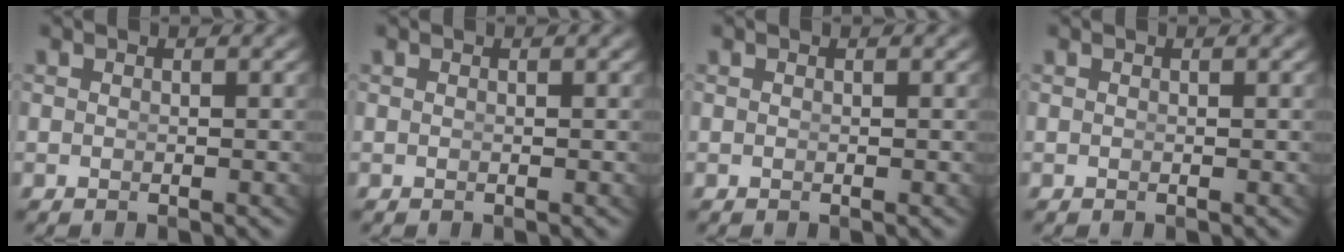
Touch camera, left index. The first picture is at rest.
{"total": 0.0}
{"total": 0.0}
{"total": 0.0}